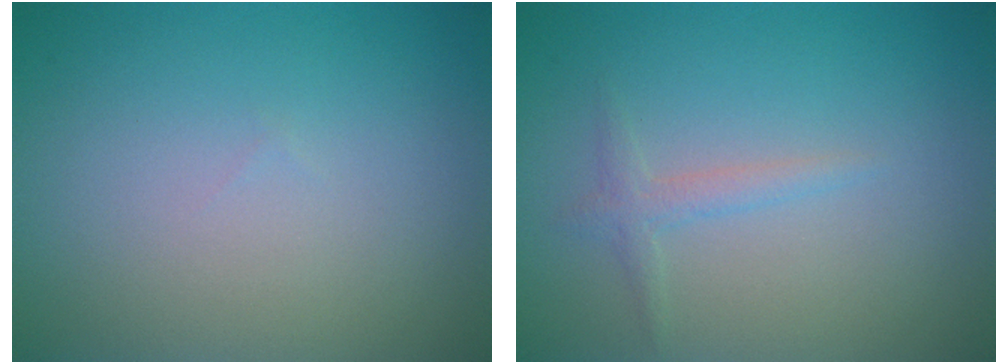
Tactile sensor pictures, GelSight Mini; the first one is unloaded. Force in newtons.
{"total": 1.3, "press": 1.3, "slide": 0.0}